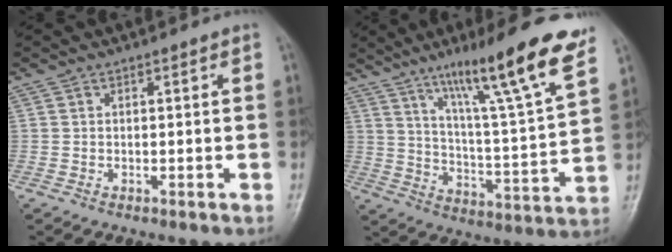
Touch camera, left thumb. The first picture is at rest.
{"total": 20.1, "force": [12.7, 1.5, 15.4], "torque": [-0.222, -0.058, 0.201]}